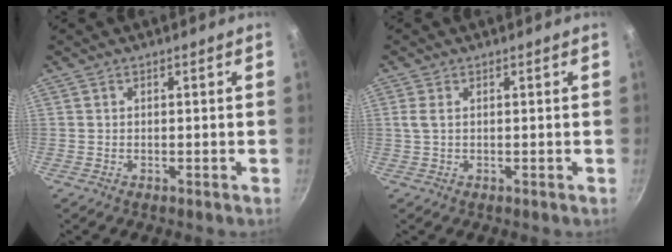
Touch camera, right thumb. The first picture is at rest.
{"total": 1.7, "force": [0.4, 0.7, 1.5], "torque": [-0.037, 0.002, 0.010]}